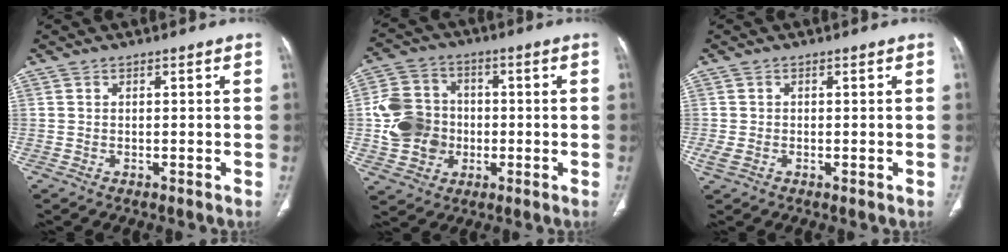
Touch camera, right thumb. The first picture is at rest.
{"total": 12.4, "force": [-1.1, 10.9, 5.9], "torque": [-0.094, 0.017, -0.022]}
{"total": 2.0, "force": [-0.6, 1.3, 1.5], "torque": [-0.041, 0.002, -0.009]}